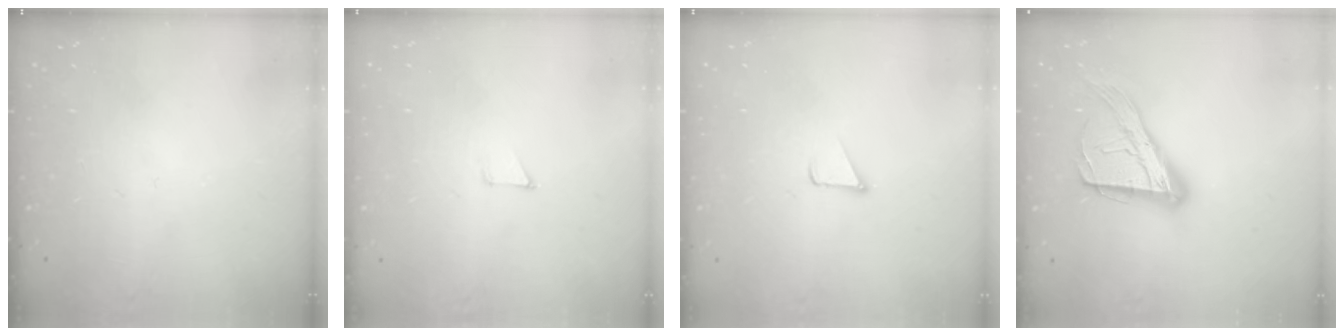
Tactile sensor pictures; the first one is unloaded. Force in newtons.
{"total": 2.8, "press": 2.8, "slide": 0.2}
{"total": 1.6, "press": 1.6, "slide": 0.1}
{"total": 17.9, "press": 17.8, "slide": 1.6}